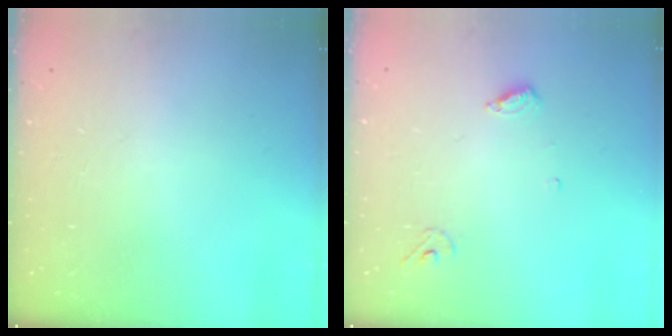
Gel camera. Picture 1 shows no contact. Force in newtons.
{"total": 5.9, "press": 5.9, "slide": 0.6}